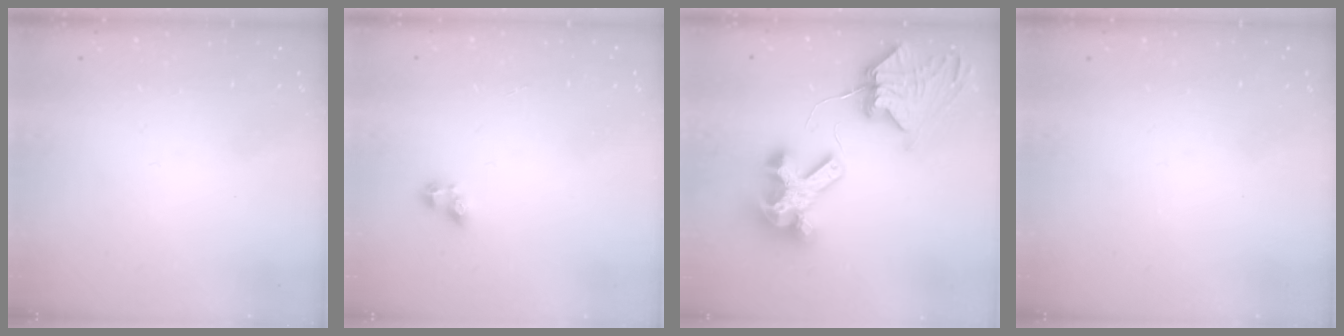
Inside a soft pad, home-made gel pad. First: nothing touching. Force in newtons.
{"total": 3.3, "press": 3.1, "slide": 1.2}
{"total": 11.3, "press": 11.2, "slide": 1.5}
{"total": 0.0}